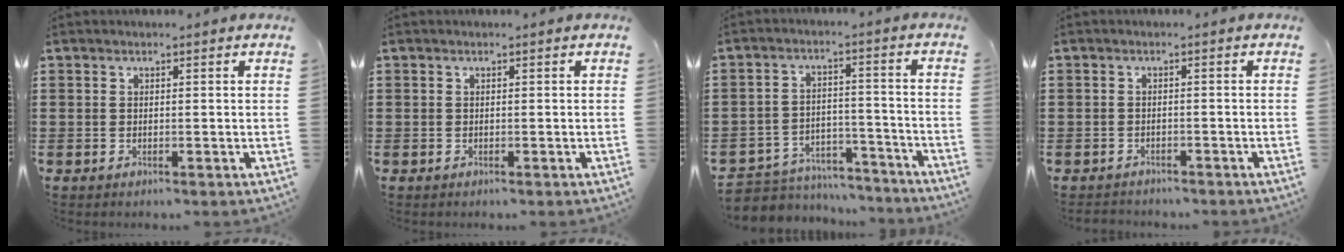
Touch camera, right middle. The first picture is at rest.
{"total": 0.0}
{"total": 5.6, "force": [-5.5, 1.2, 0.2], "torque": [-0.013, 0.014, -0.114]}
{"total": 1.3, "force": [-1.3, 0.4, -0.2], "torque": [0.000, 0.003, -0.030]}